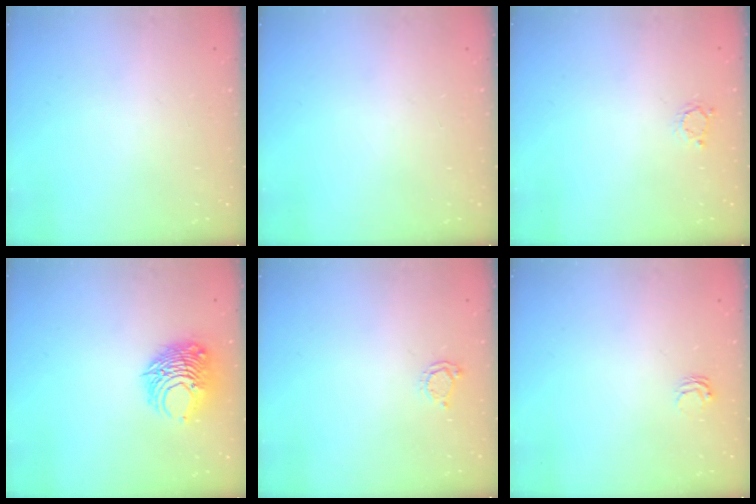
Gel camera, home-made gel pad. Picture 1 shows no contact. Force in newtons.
{"total": 0.0}
{"total": 2.5, "press": 2.5, "slide": 0.4}
{"total": 9.7, "press": 9.7, "slide": 0.9}
{"total": 4.2, "press": 4.2, "slide": 0.4}
{"total": 3.6, "press": 3.6, "slide": 0.1}